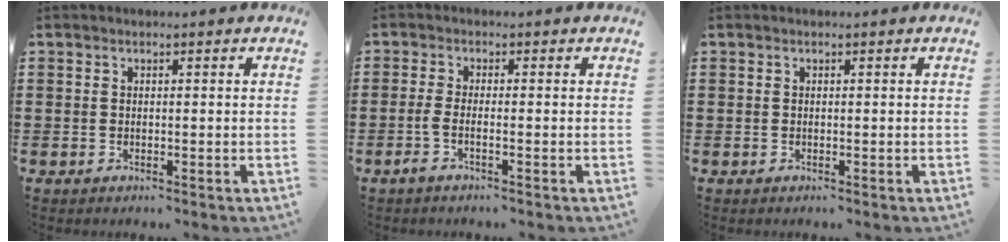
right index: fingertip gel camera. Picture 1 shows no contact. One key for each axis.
{"total": 2.2, "fx": -0.9, "fy": 0.3, "fz": 1.9, "tx": -0.050, "ty": -0.005, "tz": -0.024}
{"total": 0.0}